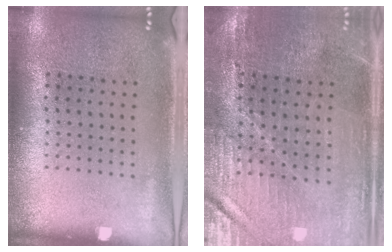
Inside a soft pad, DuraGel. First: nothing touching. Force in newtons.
{"total": 1.7, "press": 1.7, "slide": 0.3}